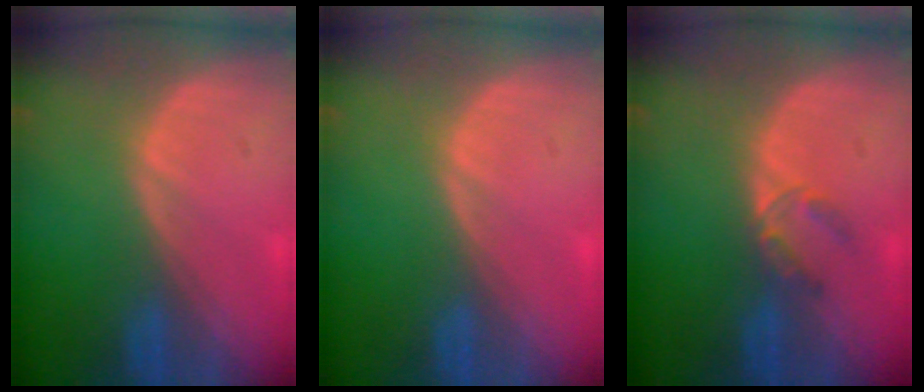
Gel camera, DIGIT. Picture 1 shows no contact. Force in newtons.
{"total": 0.0}
{"total": 2.7, "press": 2.5, "slide": 1.0}